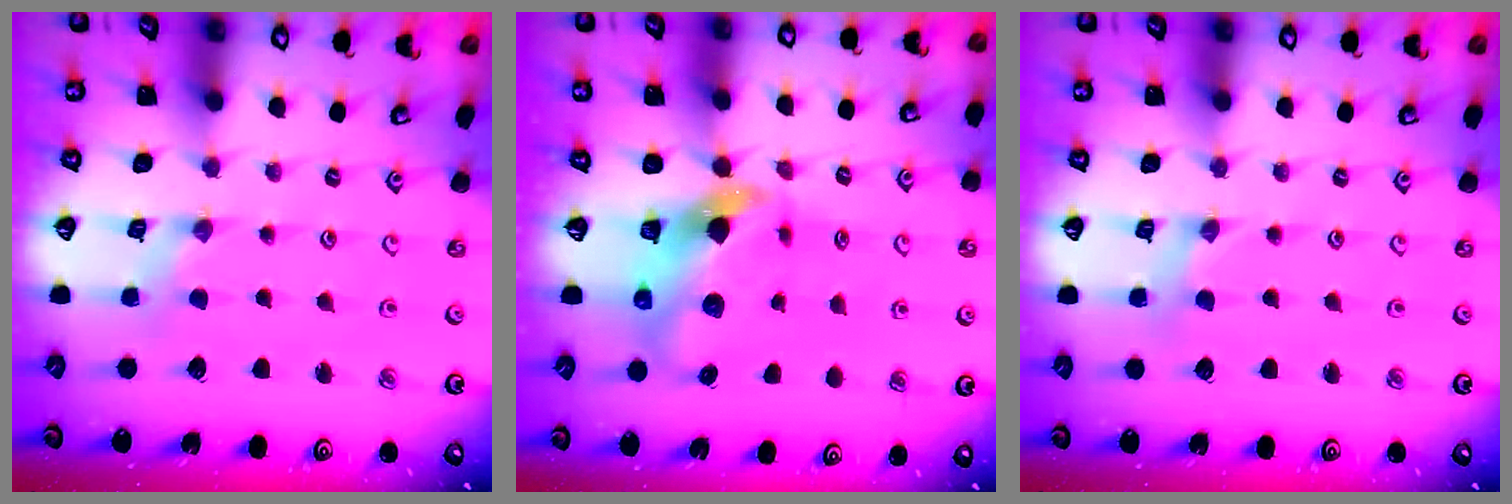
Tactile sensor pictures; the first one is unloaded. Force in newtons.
{"total": 9.1, "press": 9.0, "slide": 1.7}
{"total": 0.9, "press": 0.8, "slide": 0.2}